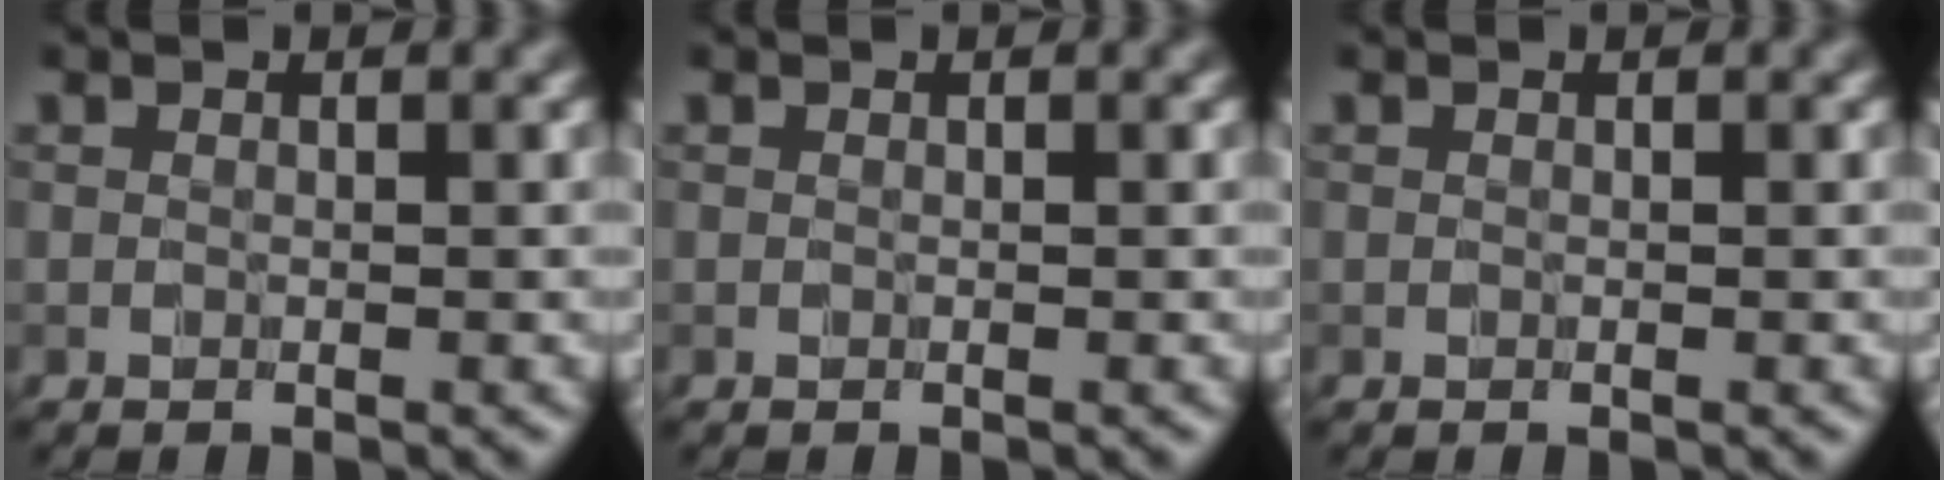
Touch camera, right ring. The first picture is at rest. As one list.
[{"total": 0.0}, {"total": 0.0}]